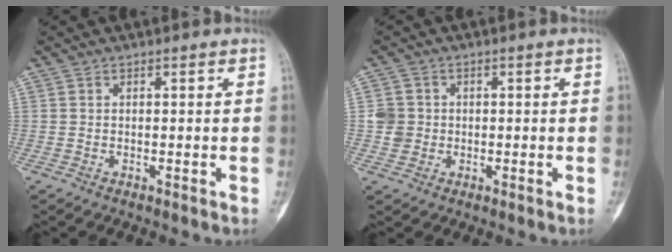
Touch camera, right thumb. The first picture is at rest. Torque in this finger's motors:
{"motor_torque": [0.83, 0.61, 0.36, -0.19, 0.06]}